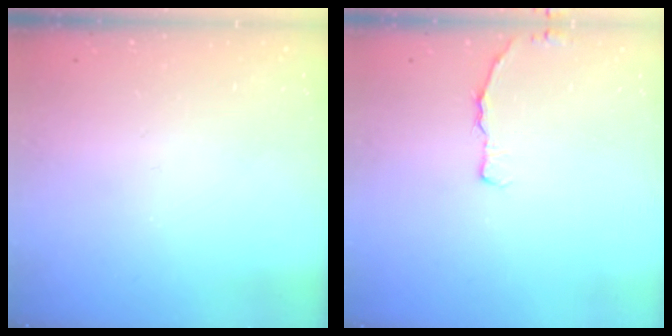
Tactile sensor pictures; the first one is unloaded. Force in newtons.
{"total": 3.5, "press": 3.4, "slide": 0.5}